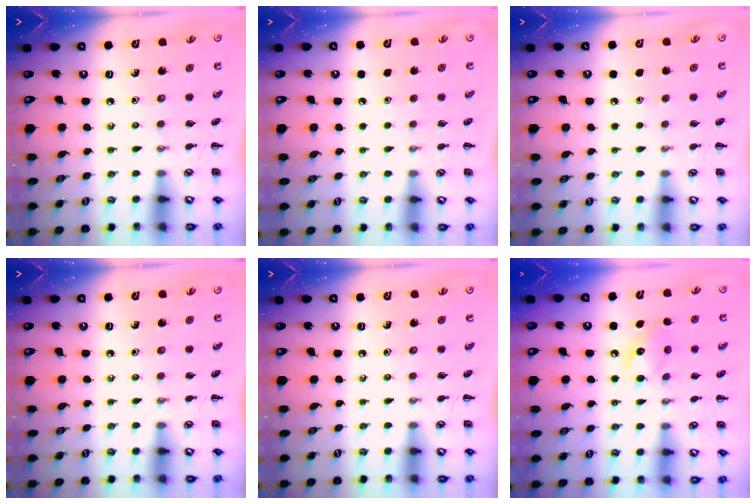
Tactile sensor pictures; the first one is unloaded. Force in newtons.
{"total": 1.6, "press": 1.6, "slide": 0.1}
{"total": 1.7, "press": 1.7, "slide": 0.1}
{"total": 0.0}
{"total": 0.0}
{"total": 9.4, "press": 9.3, "slide": 1.1}